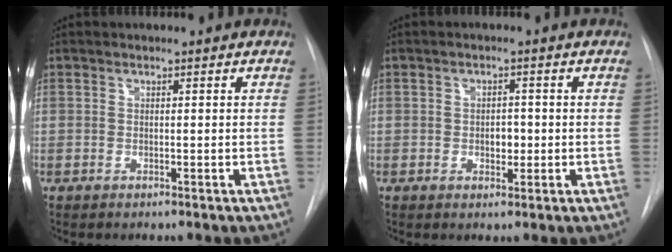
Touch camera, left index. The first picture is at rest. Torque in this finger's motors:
{"motor_torque": [0.43, -0.07, 0.06, 0.05]}